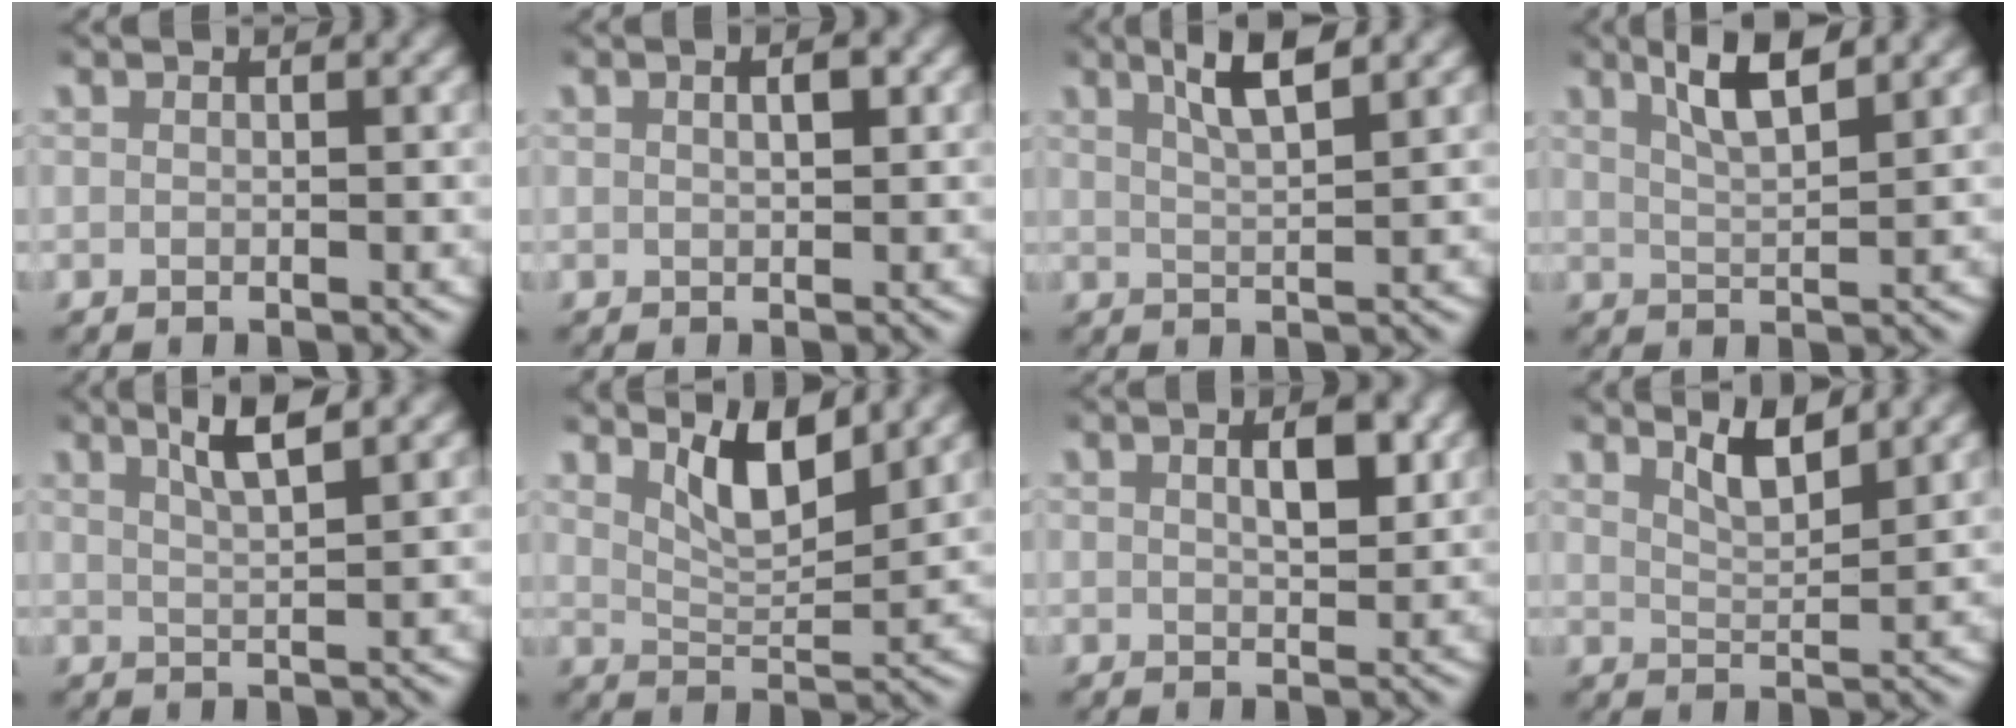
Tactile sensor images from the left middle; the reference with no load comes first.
{"total": 1.2, "force": [0.4, 0.5, 1.0], "torque": [-0.007, 0.009, 0.004]}
{"total": 4.0, "force": [2.7, 0.4, 2.9], "torque": [-0.053, 0.010, 0.044]}
{"total": 4.2, "force": [2.8, 0.7, 3.0], "torque": [-0.056, 0.008, 0.046]}
{"total": 3.5, "force": [2.5, 0.1, 2.4], "torque": [-0.042, 0.010, 0.040]}
{"total": 4.3, "force": [3.1, 1.0, 2.8], "torque": [-0.048, -0.004, 0.055]}
{"total": 2.8, "force": [1.0, 1.1, 2.4], "torque": [-0.030, 0.006, 0.012]}
{"total": 3.0, "force": [2.6, 0.3, 1.4], "torque": [-0.031, -0.003, 0.046]}